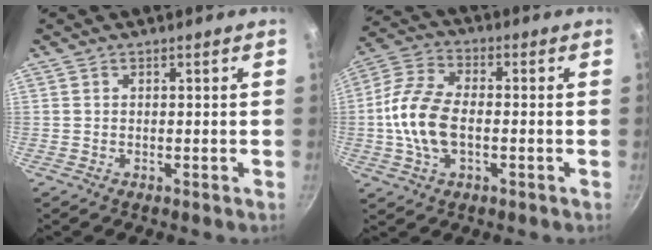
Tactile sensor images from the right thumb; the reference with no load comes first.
{"total": 12.2, "force": [-1.5, 6.9, 10.0], "torque": [-0.196, 0.029, -0.040]}